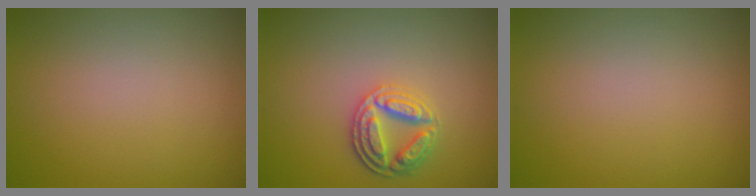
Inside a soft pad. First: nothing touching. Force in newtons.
{"total": 3.7, "press": 3.3, "slide": 1.7}
{"total": 0.0}